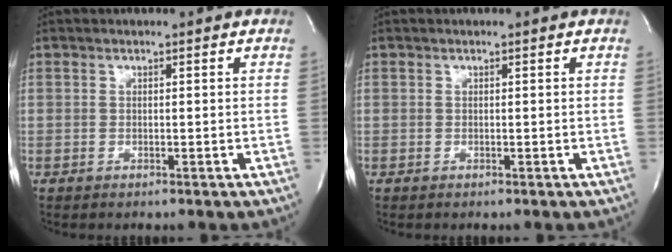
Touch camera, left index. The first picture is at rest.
{"total": 0.0}